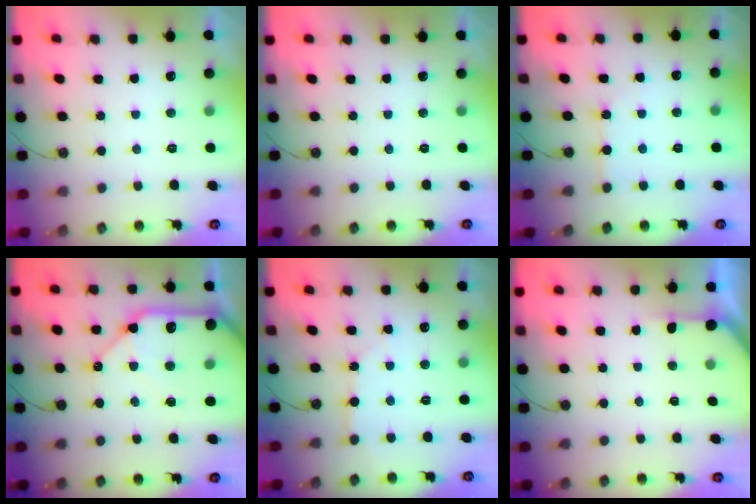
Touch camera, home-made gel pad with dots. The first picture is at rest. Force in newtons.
{"total": 0.0}
{"total": 3.3, "press": 3.2, "slide": 0.5}
{"total": 18.1, "press": 18.0, "slide": 2.3}
{"total": 3.3, "press": 3.3, "slide": 0.4}
{"total": 2.9, "press": 2.9, "slide": 0.2}